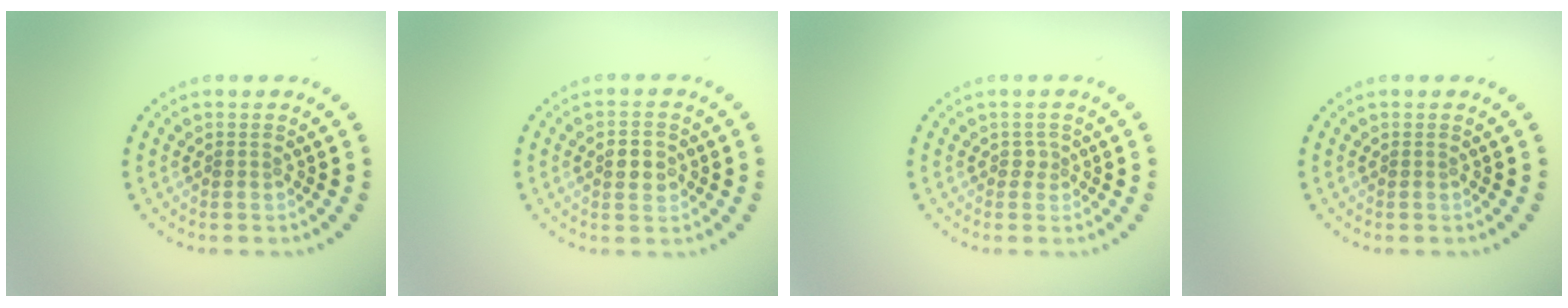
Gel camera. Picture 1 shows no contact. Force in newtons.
{"total": 2.2, "press": 2.2, "slide": 0.1}
{"total": 0.9, "press": 0.6, "slide": 0.7}
{"total": 0.0}